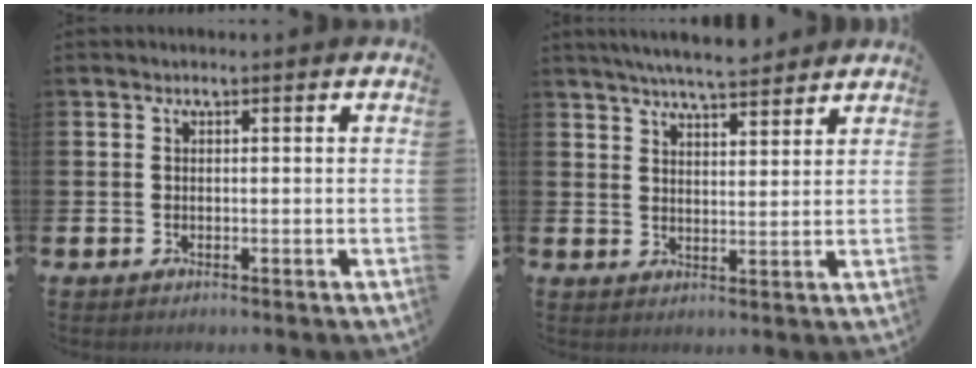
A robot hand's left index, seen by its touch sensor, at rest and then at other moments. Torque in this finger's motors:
{"motor_torque": [0.23, -0.45, 0.62, 0.21]}